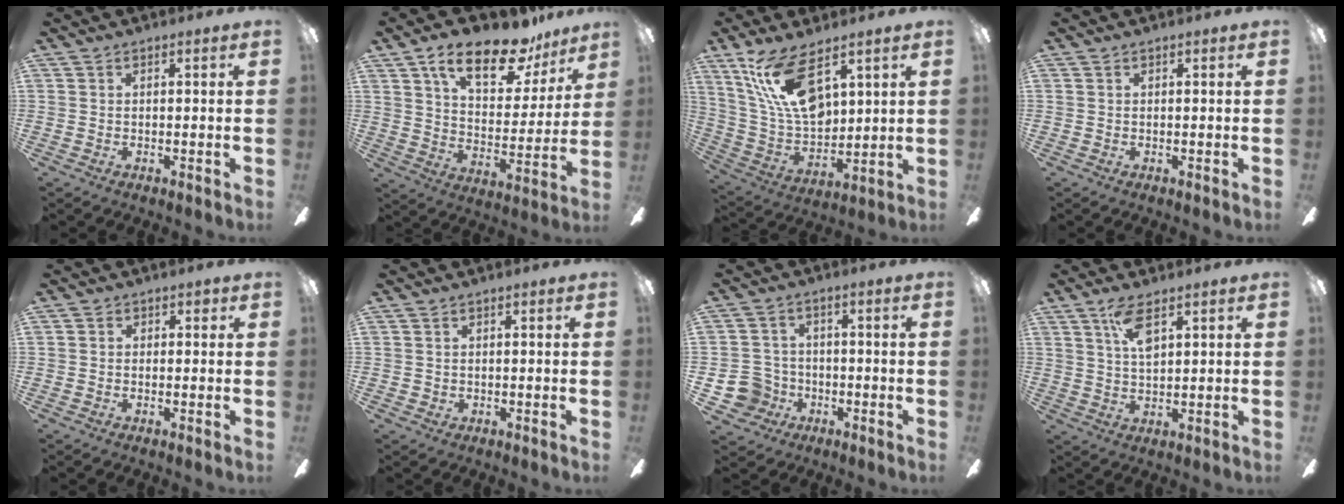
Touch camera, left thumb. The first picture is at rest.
{"total": 18.4, "force": [12.6, 7.8, 10.8], "torque": [-0.172, -0.065, 0.215]}
{"total": 17.1, "force": [9.8, 8.1, 11.5], "torque": [-0.244, -0.036, 0.175]}
{"total": 0.0}
{"total": 1.6, "force": [0.0, 1.4, 0.7], "torque": [-0.005, 0.005, -0.004]}
{"total": 1.0, "force": [0.4, 0.9, 0.1], "torque": [-0.004, 0.005, 0.006]}
{"total": 8.0, "force": [-2.8, 7.3, 1.8], "torque": [-0.060, 0.025, -0.049]}
{"total": 6.8, "force": [3.8, 2.4, 5.1], "torque": [-0.095, -0.003, 0.064]}